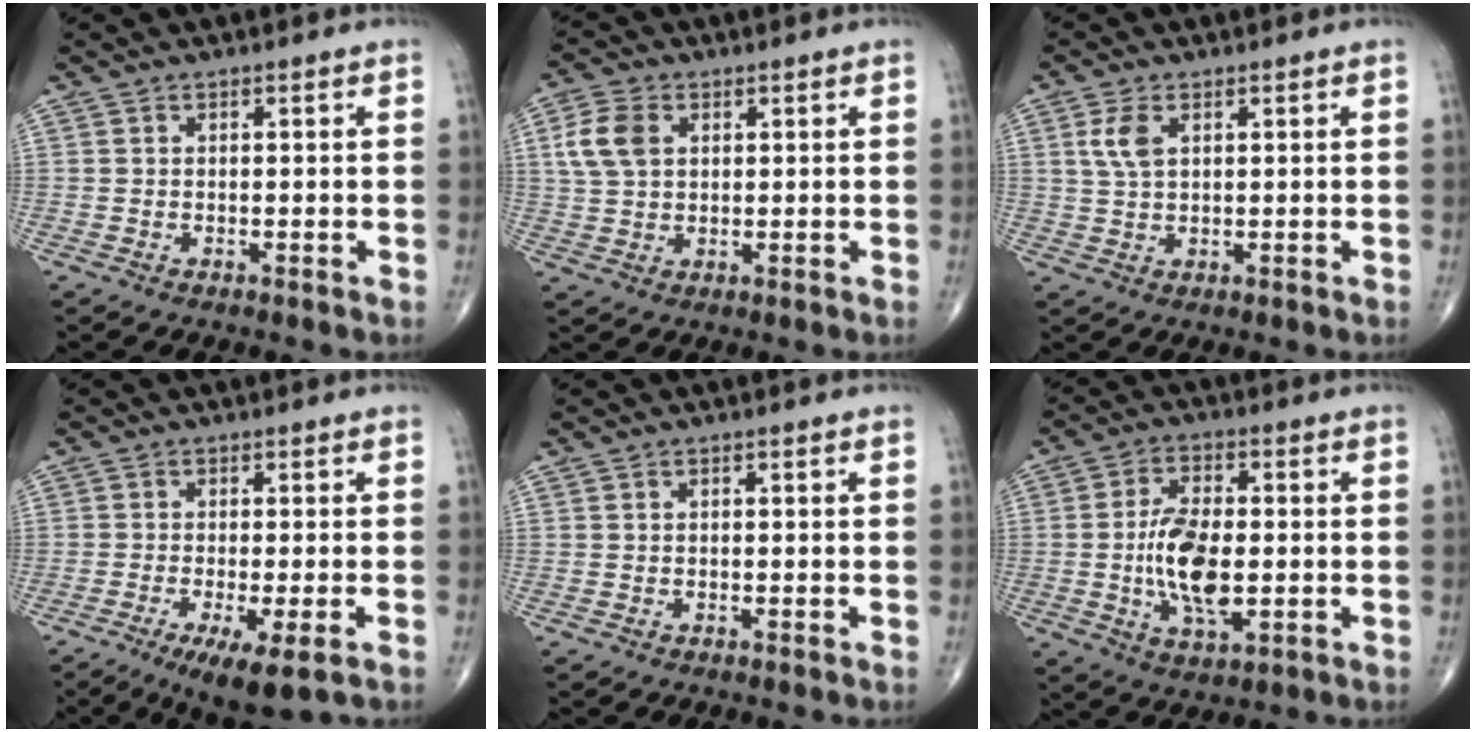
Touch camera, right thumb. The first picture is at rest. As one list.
[{"total": 7.0, "force": [1.9, 4.8, 4.7], "torque": [-0.094, 0.005, 0.037]}, {"total": 4.3, "force": [1.5, 2.3, 3.3], "torque": [-0.073, 0.001, 0.032]}, {"total": 8.0, "force": [-4.2, 1.6, 6.7], "torque": [-0.110, -0.015, -0.066]}, {"total": 0.0}, {"total": 12.0, "force": [-1.3, 5.8, 10.5], "torque": [-0.188, 0.001, -0.022]}]